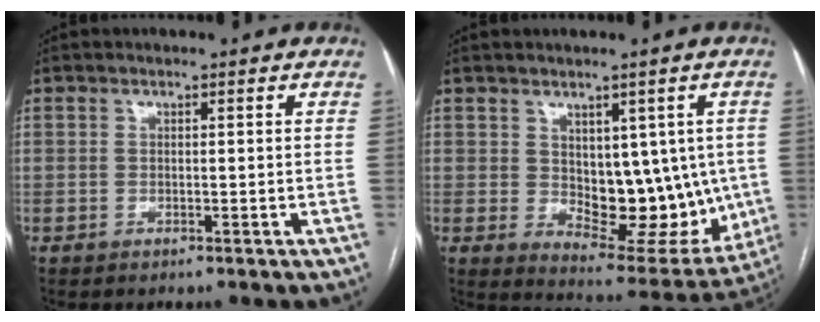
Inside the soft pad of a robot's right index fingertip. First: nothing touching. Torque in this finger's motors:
{"motor_torque": [1.32, 0.73, 0.16, 0.04]}